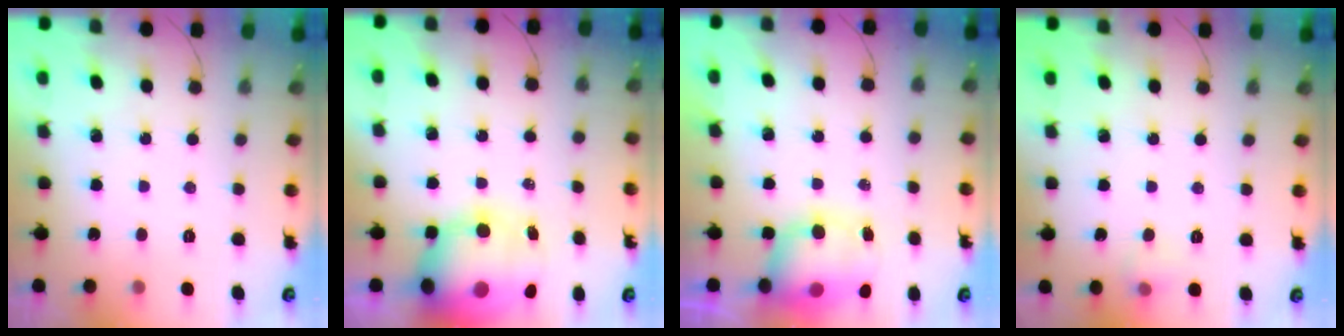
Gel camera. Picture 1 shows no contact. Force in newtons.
{"total": 15.3, "press": 14.9, "slide": 3.8}
{"total": 9.6, "press": 9.3, "slide": 2.6}
{"total": 4.9, "press": 4.6, "slide": 1.6}